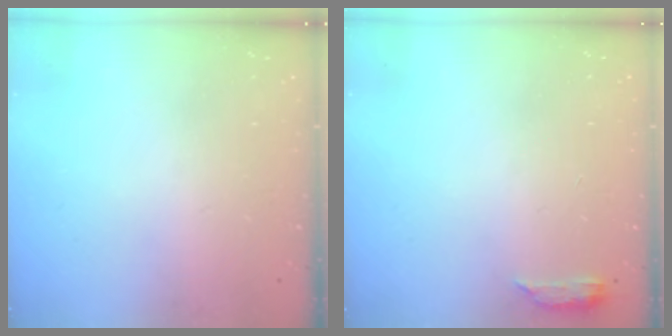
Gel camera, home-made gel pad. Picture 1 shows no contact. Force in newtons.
{"total": 3.5, "press": 3.5, "slide": 0.6}